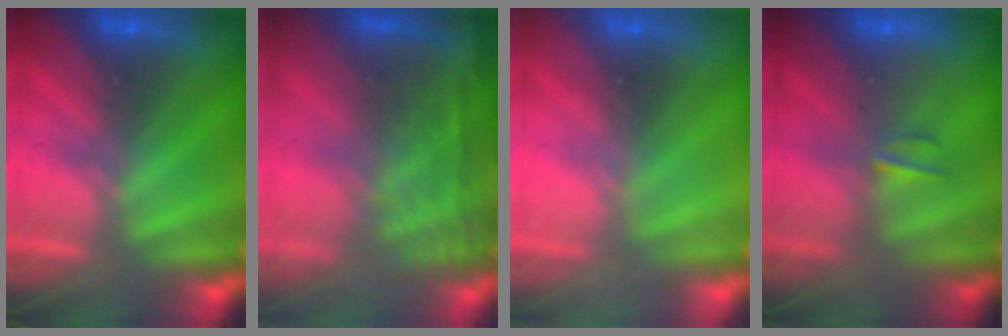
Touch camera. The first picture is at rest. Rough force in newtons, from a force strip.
{"total": 7.7}
{"total": 1.8}
{"total": 2.1}